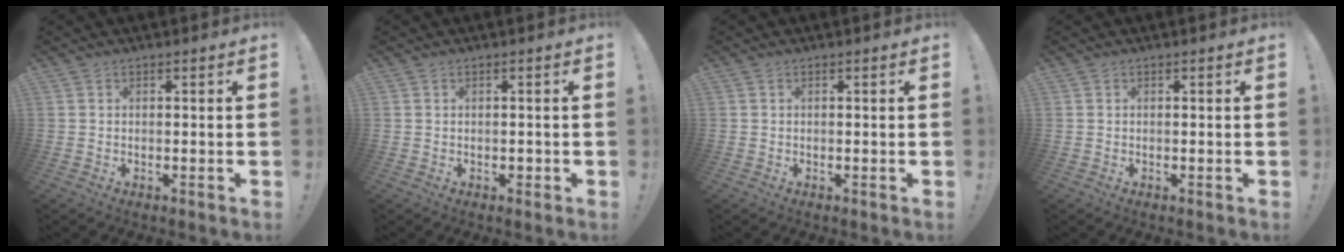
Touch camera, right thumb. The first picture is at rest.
{"total": 1.0, "force": [-0.5, 0.7, 0.5], "torque": [-0.007, 0.003, -0.008]}
{"total": 0.0}
{"total": 0.0}